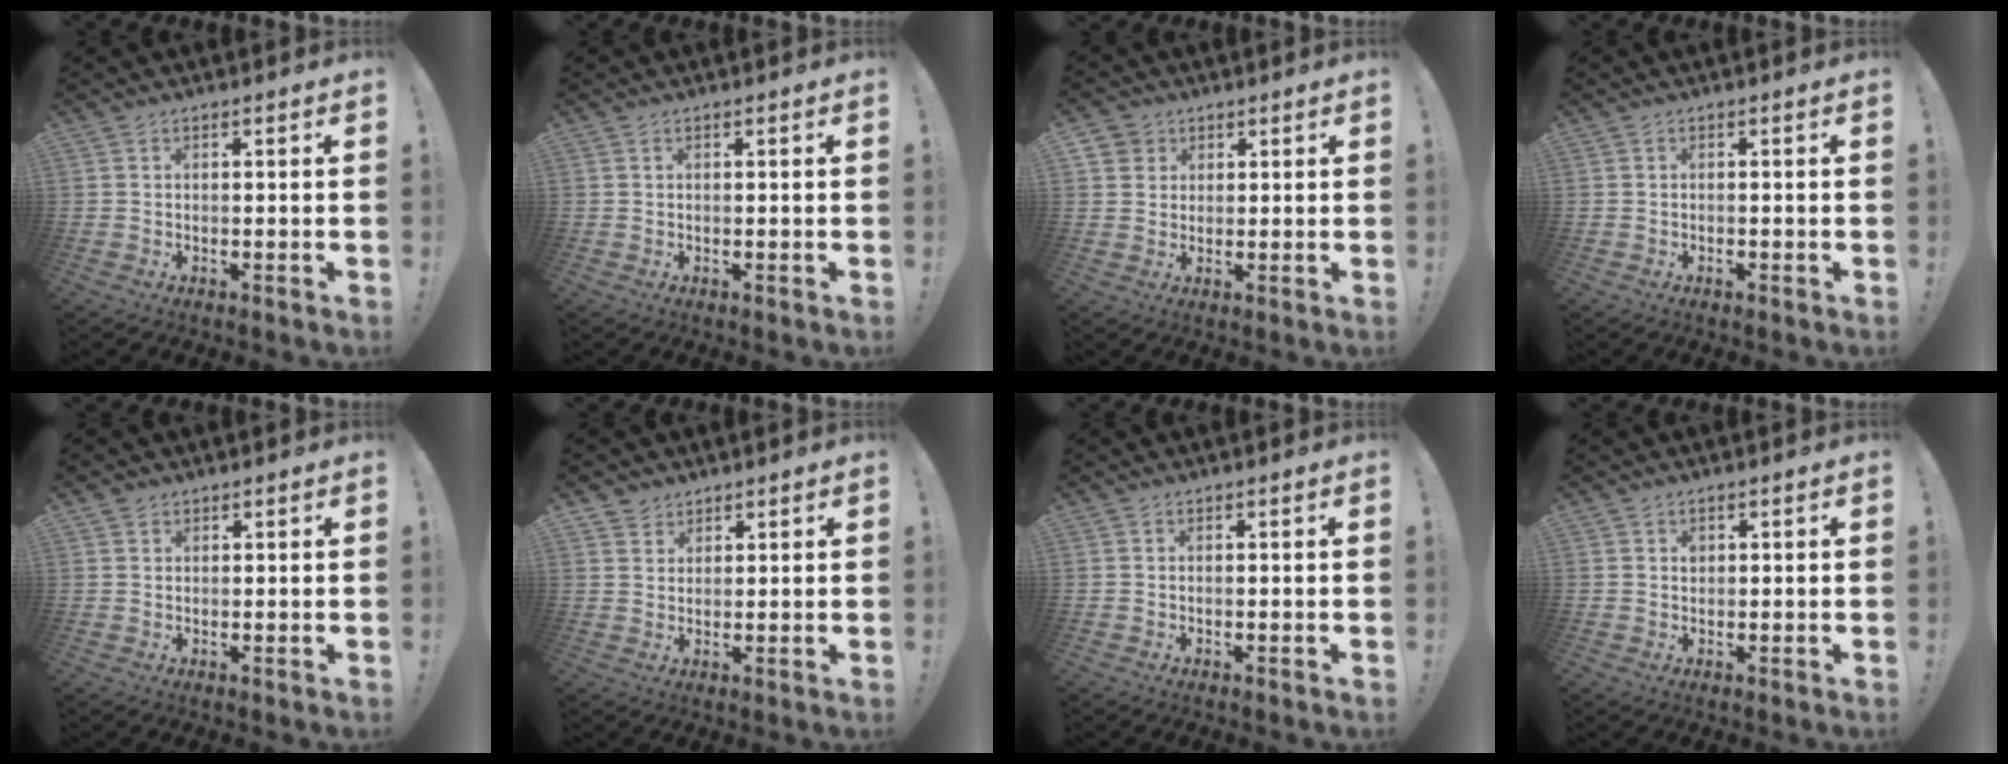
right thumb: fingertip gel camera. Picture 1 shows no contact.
{"total": 0.0}
{"total": 4.3, "force": [2.2, 3.7, 0.5], "torque": [-0.014, -0.007, 0.042]}
{"total": 0.5, "force": [-0.5, 0.1, 0.1], "torque": [-0.001, 0.000, -0.010]}
{"total": 1.6, "force": [1.2, 1.0, 0.1], "torque": [0.001, -0.004, 0.023]}
{"total": 4.0, "force": [3.0, 2.6, -0.1], "torque": [0.007, -0.020, 0.055]}
{"total": 0.0}
{"total": 1.1, "force": [0.4, 1.0, 0.4], "torque": [0.006, -0.004, 0.005]}